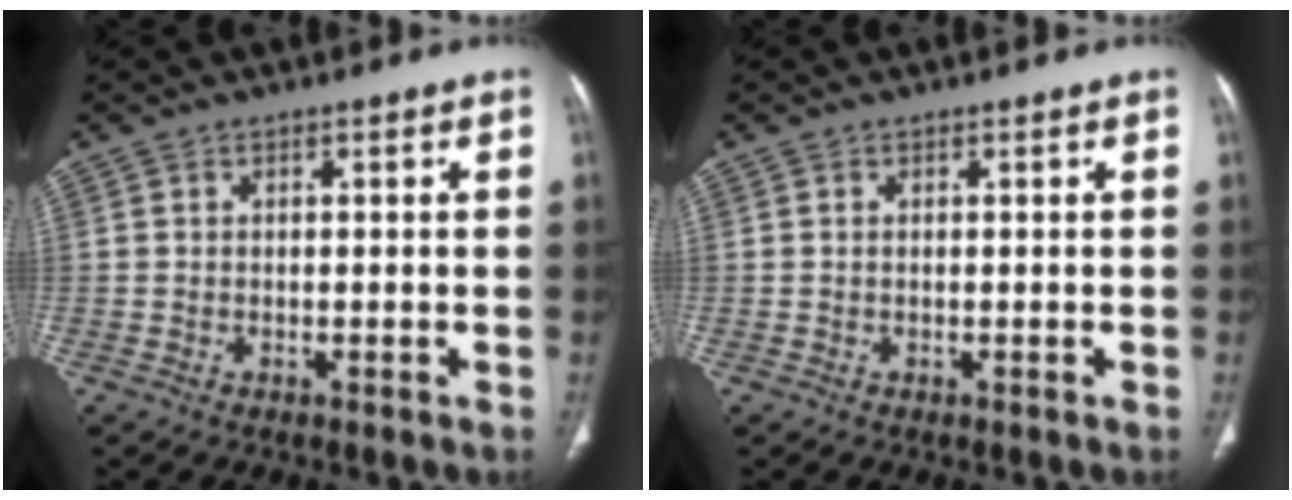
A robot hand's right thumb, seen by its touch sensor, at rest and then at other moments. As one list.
[{"total": 0.0}]